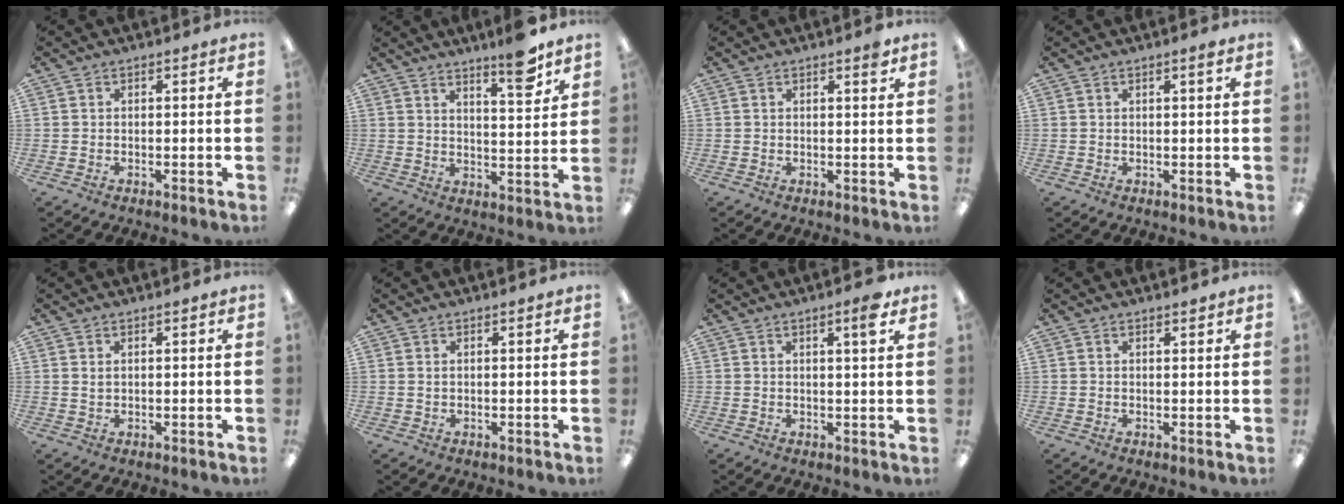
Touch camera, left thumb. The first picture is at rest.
{"total": 8.9, "force": [6.8, 1.7, 5.5], "torque": [-0.068, -0.046, 0.109]}
{"total": 2.1, "force": [1.5, 0.4, 1.4], "torque": [-0.014, -0.005, 0.023]}
{"total": 1.3, "force": [0.8, 0.1, 1.0], "torque": [-0.013, -0.002, 0.012]}
{"total": 1.1, "force": [0.8, 0.5, 0.6], "torque": [-0.014, 0.000, 0.014]}
{"total": 0.6, "force": [0.4, 0.2, 0.4], "torque": [-0.009, 0.002, 0.007]}
{"total": 4.0, "force": [2.5, 0.5, 3.0], "torque": [-0.042, -0.008, 0.037]}
{"total": 1.1, "force": [1.1, 0.2, 0.3], "torque": [0.002, -0.005, 0.018]}